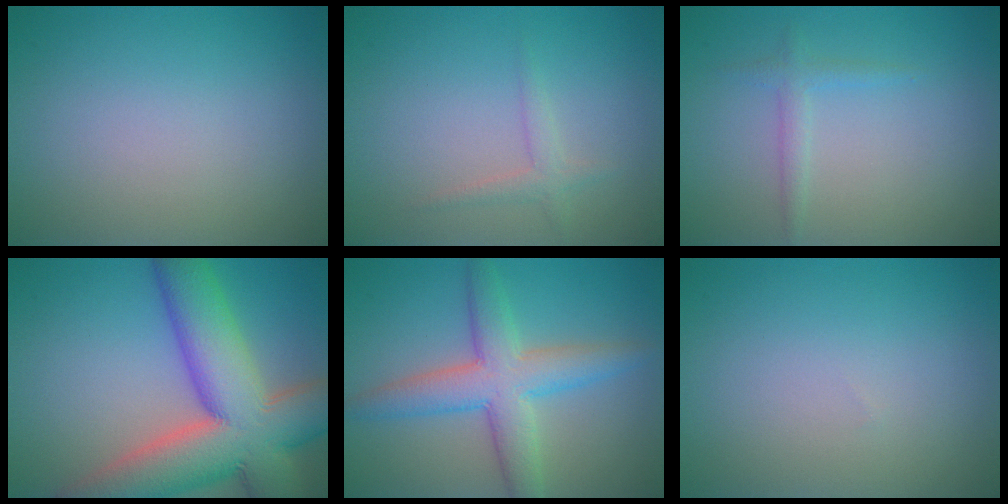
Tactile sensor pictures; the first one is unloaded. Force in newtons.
{"total": 1.4, "press": 1.4, "slide": 0.0}
{"total": 1.3, "press": 1.3, "slide": 0.1}
{"total": 14.1, "press": 14.1, "slide": 0.9}
{"total": 5.4, "press": 5.4, "slide": 0.1}
{"total": 0.0}